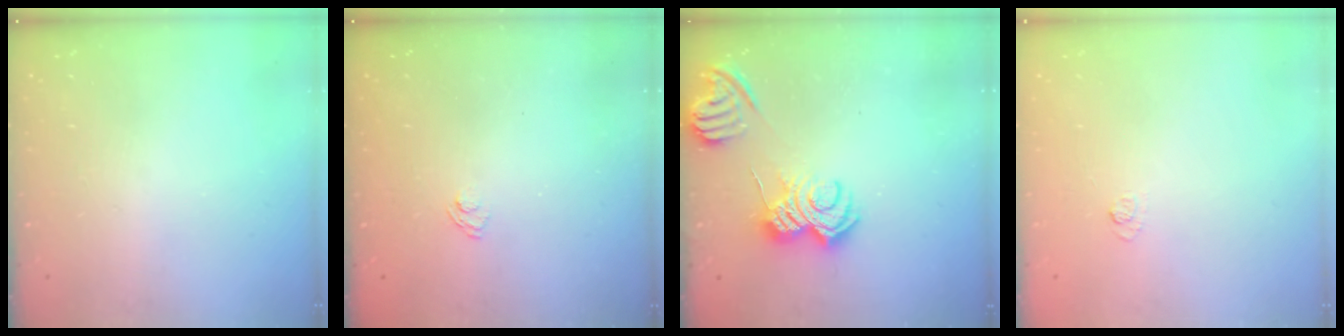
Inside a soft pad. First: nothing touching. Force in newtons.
{"total": 2.3, "press": 2.0, "slide": 1.2}
{"total": 9.3, "press": 9.3, "slide": 0.7}
{"total": 5.3, "press": 5.2, "slide": 1.2}